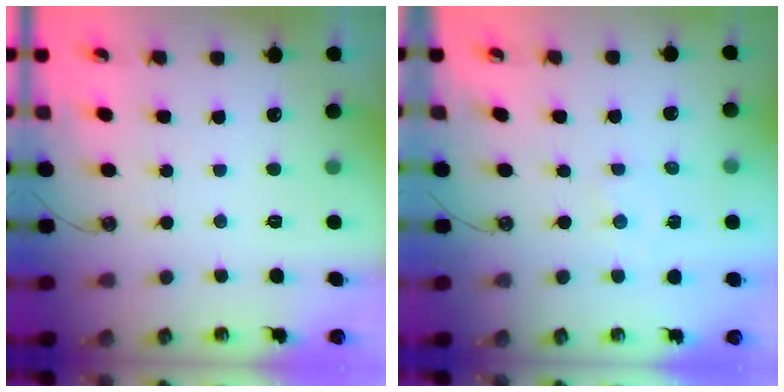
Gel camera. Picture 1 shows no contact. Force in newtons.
{"total": 1.0, "press": 1.0, "slide": 0.2}